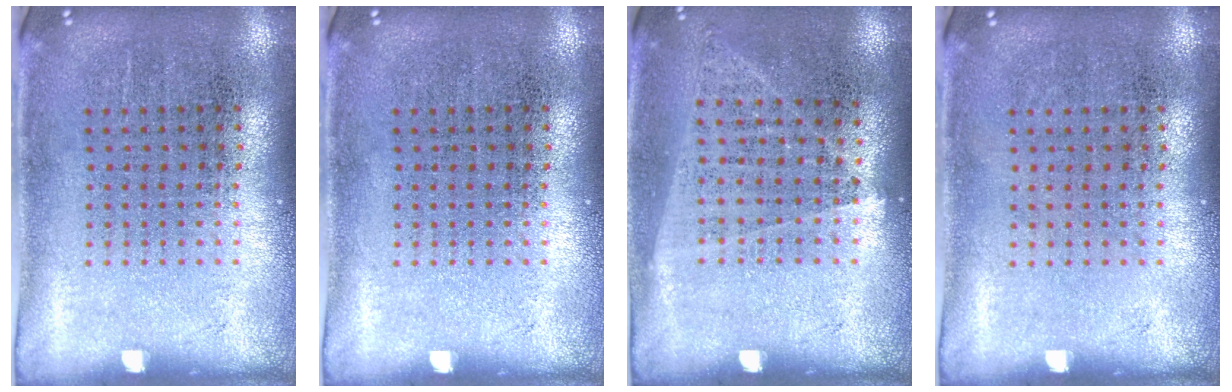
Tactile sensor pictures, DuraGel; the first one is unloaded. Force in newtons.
{"total": 0.0}
{"total": 1.0, "press": 0.9, "slide": 0.4}
{"total": 0.0}